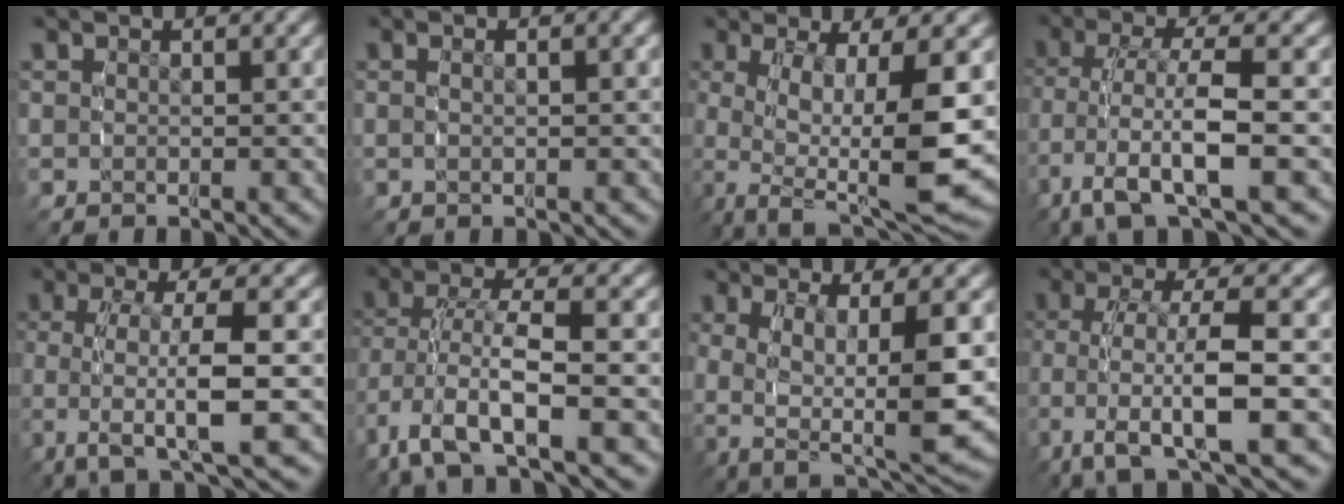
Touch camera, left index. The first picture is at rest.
{"total": 1.6, "force": [0.2, 0.3, 1.5], "torque": [-0.025, 0.008, 0.001]}
{"total": 9.0, "force": [-1.4, 3.7, 8.1], "torque": [-0.151, -0.022, -0.008]}
{"total": 6.4, "force": [-1.4, 3.0, 5.4], "torque": [-0.133, -0.024, -0.011]}
{"total": 6.4, "force": [0.0, 2.0, 6.1], "torque": [-0.117, -0.005, -0.003]}
{"total": 5.6, "force": [-1.5, 2.6, 4.7], "torque": [-0.117, -0.023, -0.011]}
{"total": 9.1, "force": [-1.3, 4.7, 7.7], "torque": [-0.143, -0.029, -0.007]}
{"total": 7.0, "force": [-1.4, 3.1, 6.1], "torque": [-0.135, -0.016, -0.017]}